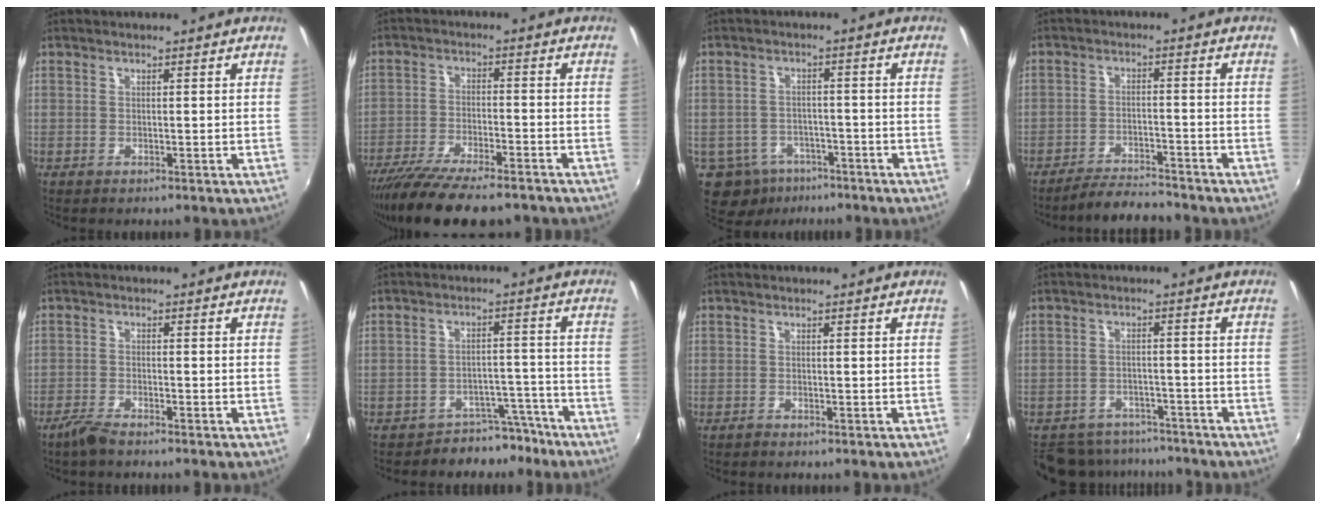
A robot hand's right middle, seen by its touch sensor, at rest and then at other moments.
{"total": 15.3, "force": [-12.5, 3.4, 8.1], "torque": [-0.165, -0.042, -0.205]}
{"total": 10.0, "force": [-5.9, 7.5, 3.1], "torque": [-0.096, 0.003, -0.078]}
{"total": 6.9, "force": [-6.5, 1.0, 1.9], "torque": [-0.056, 0.001, -0.104]}
{"total": 3.4, "force": [-2.9, 0.5, 1.7], "torque": [-0.053, -0.003, -0.059]}
{"total": 6.8, "force": [-5.6, 3.6, 1.0], "torque": [-0.009, 0.031, -0.074]}
{"total": 0.5, "force": [-0.5, 0.0, 0.1], "torque": [-0.001, -0.001, -0.012]}
{"total": 12.0, "force": [-10.2, 5.6, 2.9], "torque": [-0.082, 0.006, -0.144]}